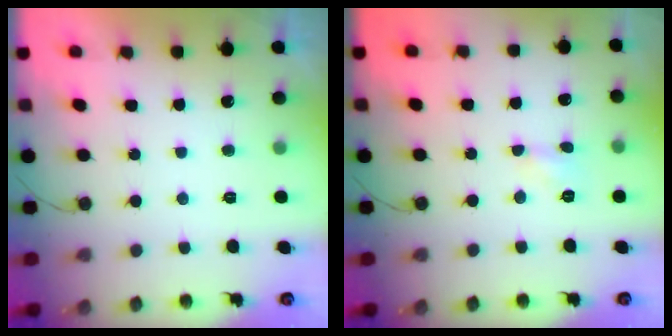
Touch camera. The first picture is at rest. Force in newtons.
{"total": 3.5, "press": 3.5, "slide": 0.5}